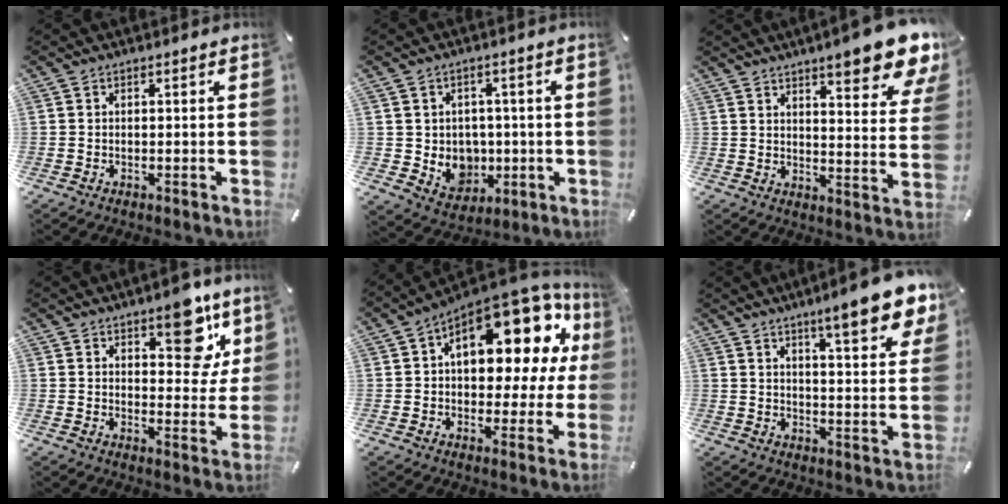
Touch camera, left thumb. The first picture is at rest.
{"total": 7.9, "force": [0.0, 7.5, 2.4], "torque": [-0.049, -0.007, 0.011]}
{"total": 13.6, "force": [10.1, 3.1, 8.6], "torque": [-0.119, -0.069, 0.166]}
{"total": 11.9, "force": [7.2, 6.3, 7.1], "torque": [-0.060, -0.047, 0.119]}
{"total": 19.9, "force": [8.9, 10.4, 14.5], "torque": [-0.196, -0.067, 0.142]}
{"total": 12.1, "force": [8.9, 2.4, 7.9], "torque": [-0.117, -0.056, 0.148]}